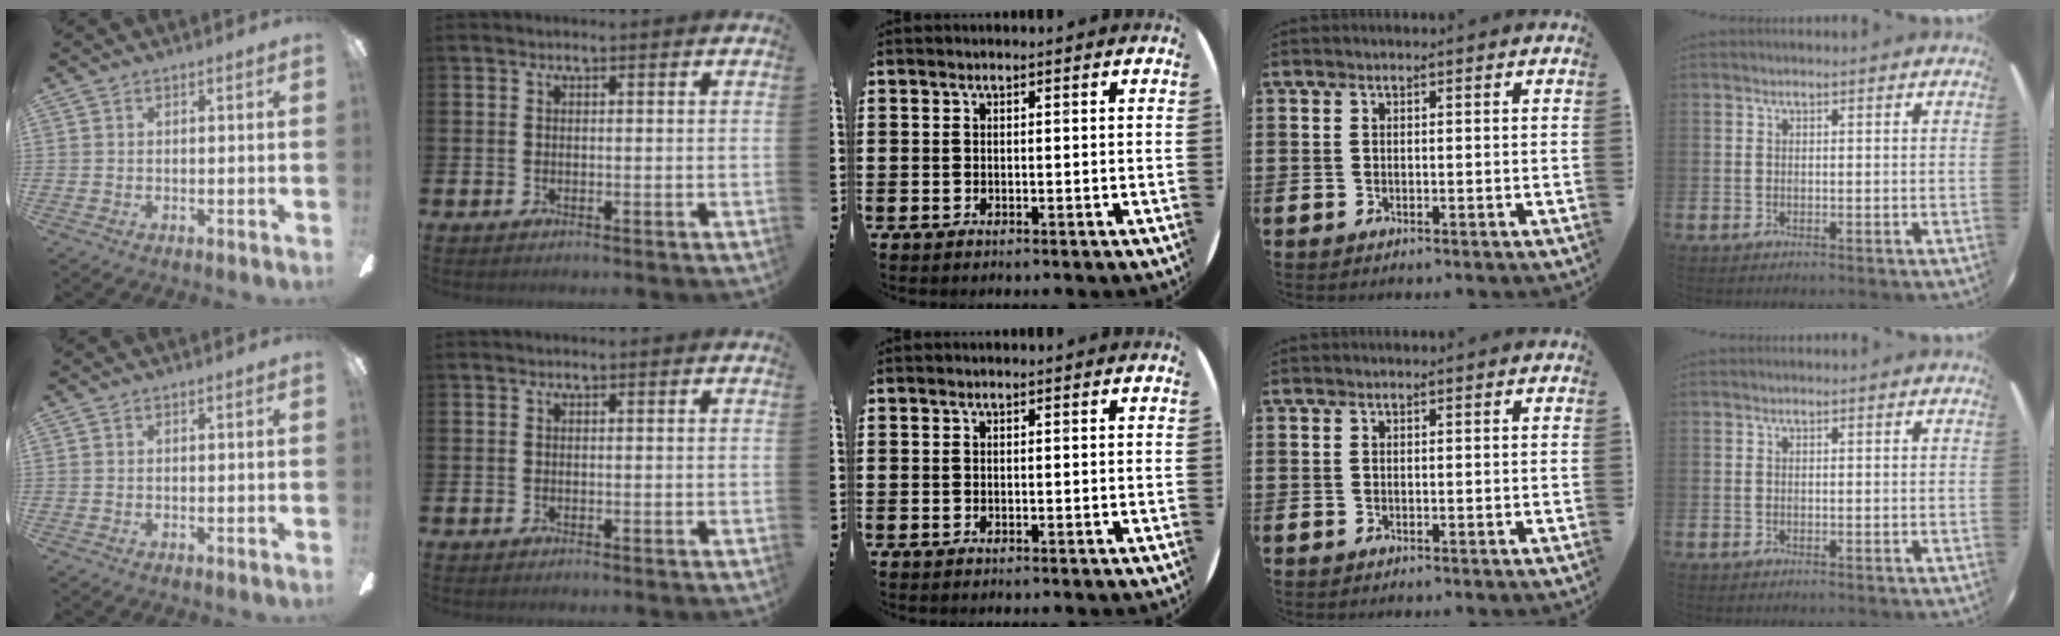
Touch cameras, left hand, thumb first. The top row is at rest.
{}